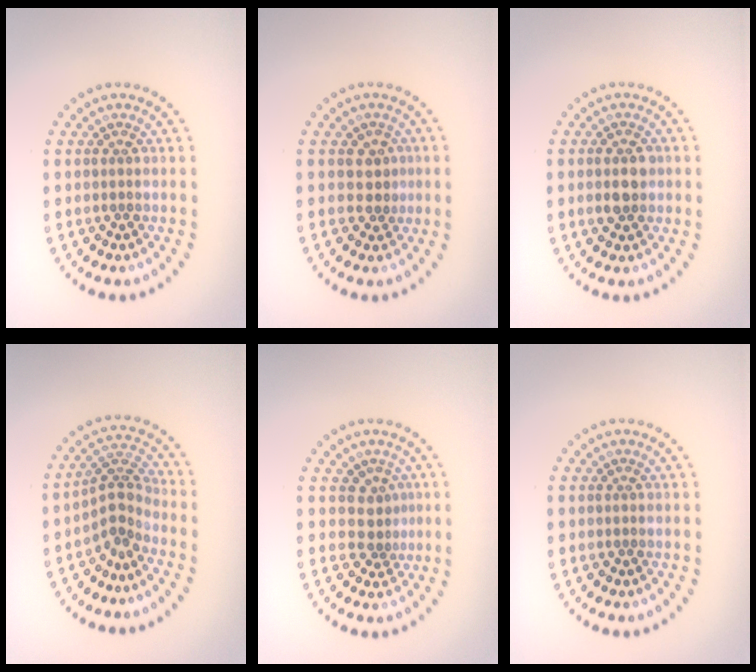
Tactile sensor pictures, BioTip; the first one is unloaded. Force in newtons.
{"total": 1.7, "press": 1.5, "slide": 0.8}
{"total": 2.4, "press": 2.4, "slide": 0.1}
{"total": 2.8, "press": 2.0, "slide": 2.0}
{"total": 2.0, "press": 1.3, "slide": 1.5}
{"total": 0.0}